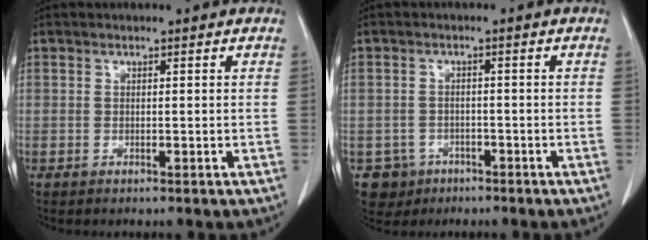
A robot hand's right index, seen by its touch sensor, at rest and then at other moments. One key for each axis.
{"total": 4.3, "fx": -2.0, "fy": 3.8, "fz": -0.2, "tx": 0.002, "ty": 0.011, "tz": -0.027}